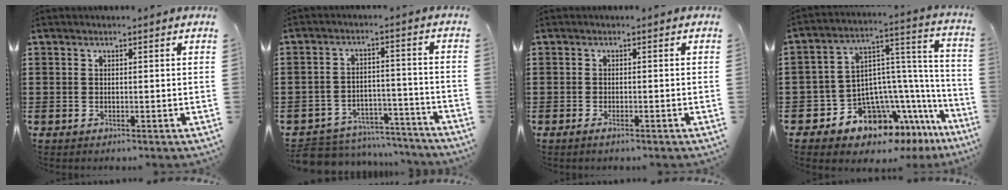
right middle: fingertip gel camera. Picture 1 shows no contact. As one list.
[{"total": 6.3, "force": [-6.2, 1.3, 0.6], "torque": [-0.010, 0.019, -0.123]}, {"total": 0.9, "force": [-0.5, 0.1, 0.7], "torque": [-0.017, -0.005, -0.007]}, {"total": 9.3, "force": [-7.0, 5.3, 3.1], "torque": [-0.083, -0.018, -0.132]}]